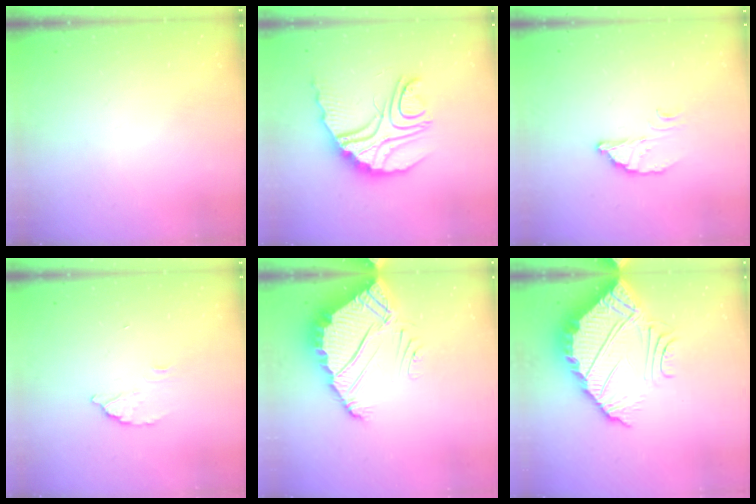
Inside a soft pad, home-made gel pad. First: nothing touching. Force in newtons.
{"total": 15.8, "press": 15.7, "slide": 1.6}
{"total": 3.3, "press": 3.3, "slide": 0.1}
{"total": 2.7, "press": 2.7, "slide": 0.1}
{"total": 8.3, "press": 8.3, "slide": 0.6}
{"total": 8.7, "press": 8.7, "slide": 0.2}